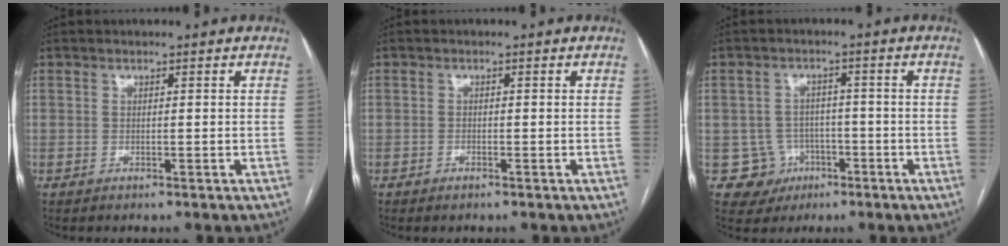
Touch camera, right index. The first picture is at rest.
{"total": 0.9, "force": [-0.7, 0.3, 0.4], "torque": [-0.008, -0.001, -0.008]}
{"total": 5.8, "force": [-1.9, 5.5, 0.2], "torque": [0.007, 0.014, -0.022]}